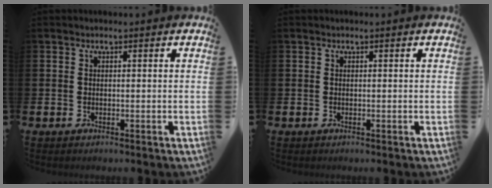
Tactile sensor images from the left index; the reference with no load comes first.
{"total": 0.0}